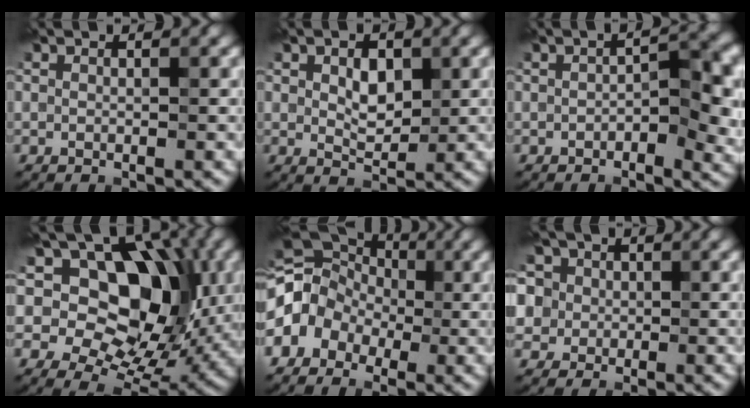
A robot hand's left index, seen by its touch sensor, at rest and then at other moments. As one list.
[{"total": 2.9, "force": [0.7, 1.7, 2.2], "torque": [-0.044, 0.003, 0.013]}, {"total": 4.8, "force": [-1.0, 2.1, 4.2], "torque": [-0.053, 0.007, -0.016]}, {"total": 13.6, "force": [4.5, 8.7, 9.4], "torque": [-0.114, 0.023, 0.064]}, {"total": 9.1, "force": [-1.2, 7.4, 5.1], "torque": [-0.082, 0.024, -0.060]}, {"total": 11.6, "force": [5.7, 8.6, 5.3], "torque": [-0.129, 0.046, 0.063]}]